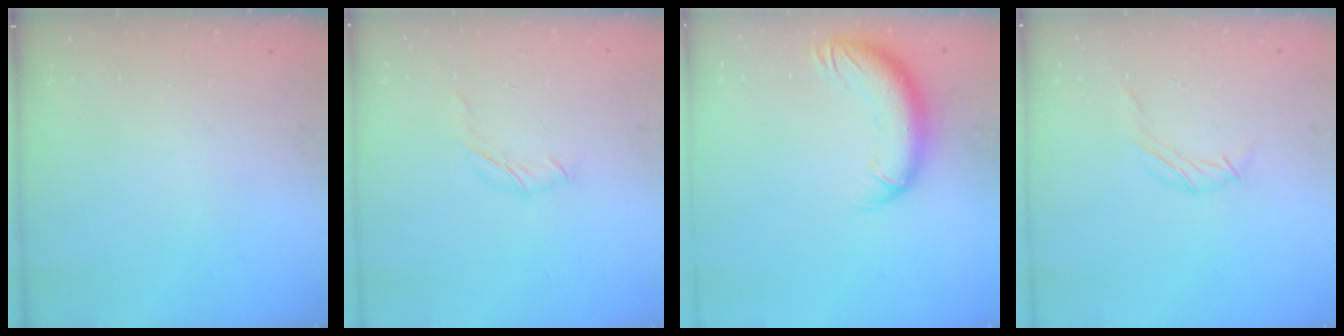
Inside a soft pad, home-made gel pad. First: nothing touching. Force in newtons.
{"total": 4.7, "press": 4.6, "slide": 0.9}
{"total": 13.0, "press": 12.6, "slide": 3.4}
{"total": 5.5, "press": 5.4, "slide": 1.2}